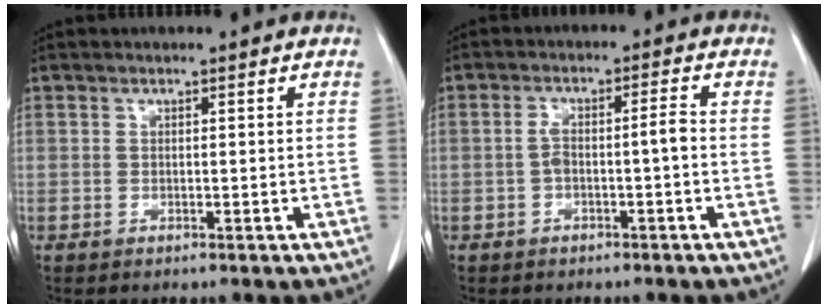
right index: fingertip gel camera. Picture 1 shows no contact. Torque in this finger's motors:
{"motor_torque": [0.62, -0.36, 0.18, 0.08]}